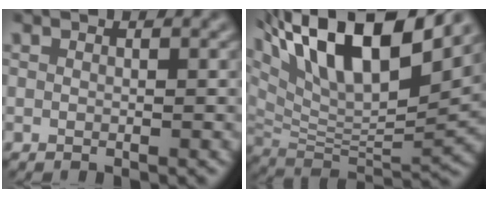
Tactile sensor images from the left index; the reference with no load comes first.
{"total": 15.7, "force": [8.7, 5.5, 11.8], "torque": [-0.228, 0.024, 0.157]}